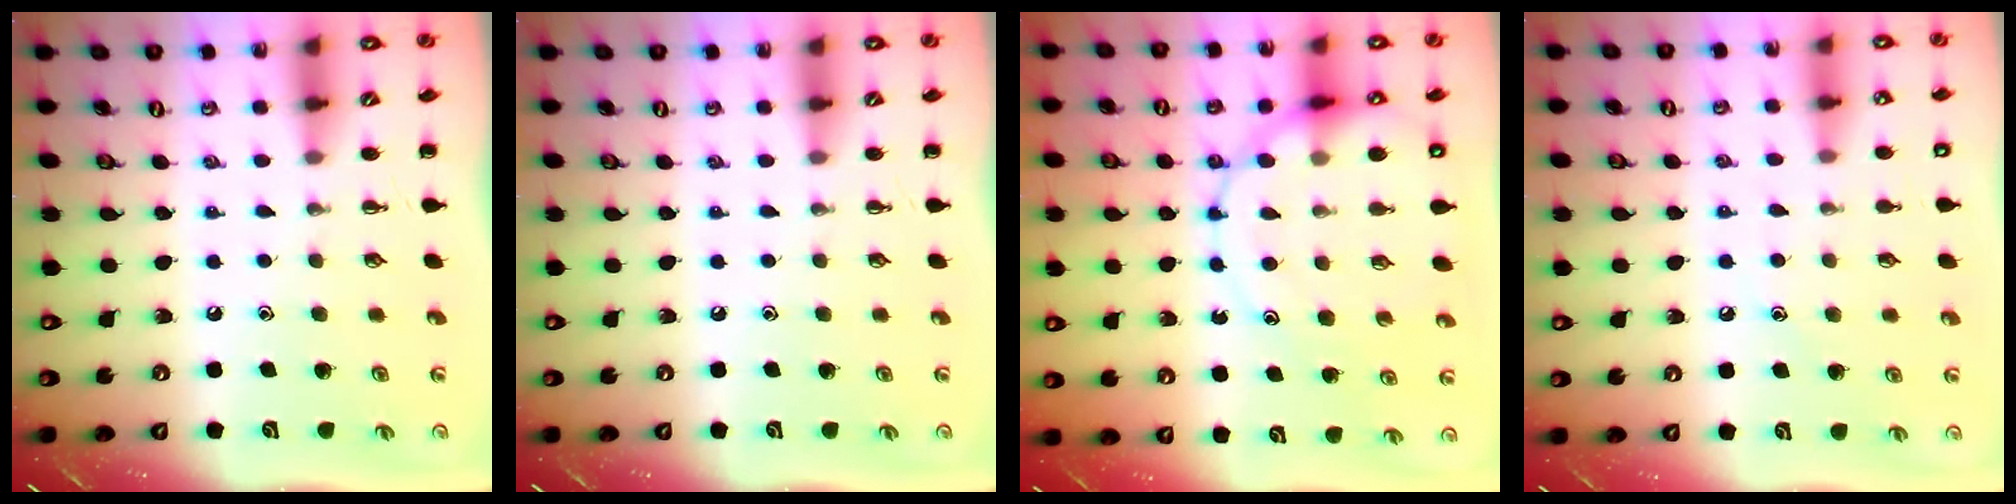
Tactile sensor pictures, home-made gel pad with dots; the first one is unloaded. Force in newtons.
{"total": 0.0}
{"total": 16.7, "press": 16.4, "slide": 3.4}
{"total": 7.3, "press": 7.1, "slide": 1.8}